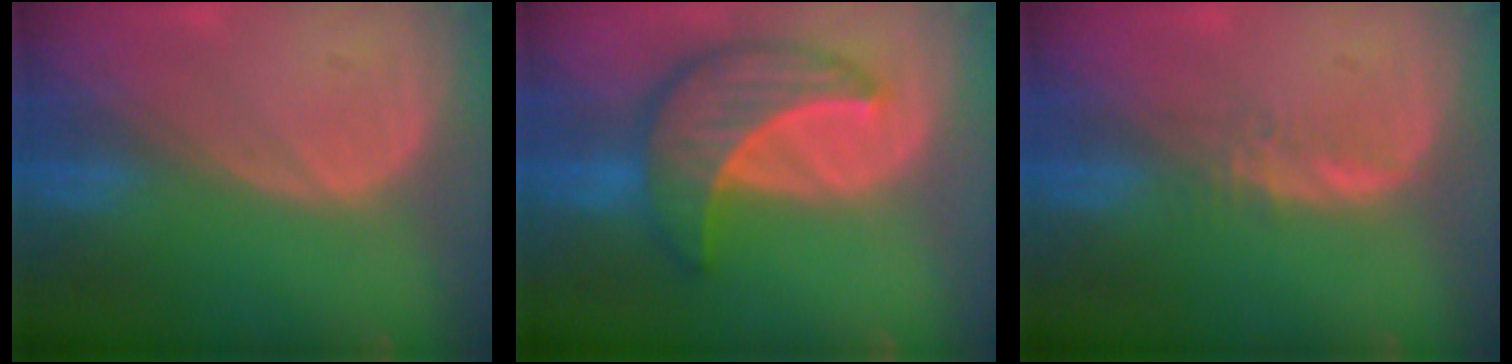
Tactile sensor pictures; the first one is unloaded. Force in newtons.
{"total": 8.8, "press": 8.8, "slide": 0.6}
{"total": 1.6, "press": 1.5, "slide": 0.5}